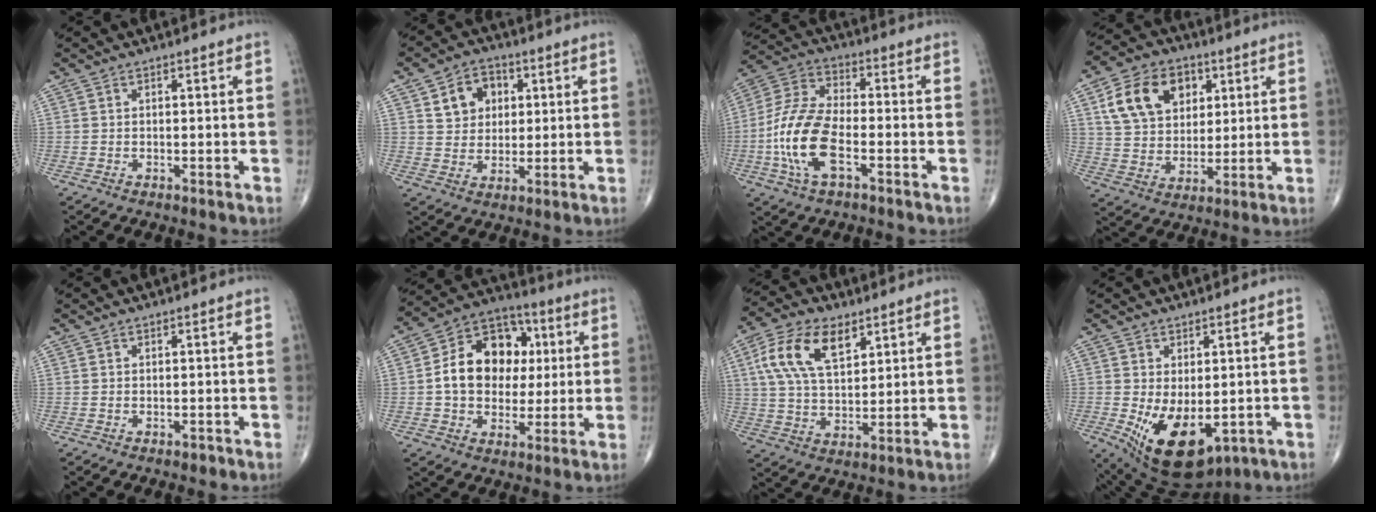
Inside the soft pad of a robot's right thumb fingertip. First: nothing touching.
{"total": 8.2, "force": [2.8, 6.5, 4.0], "torque": [-0.028, -0.007, 0.046]}
{"total": 14.1, "force": [-4.2, 6.5, 11.8], "torque": [-0.254, 0.025, -0.082]}
{"total": 14.7, "force": [5.4, 10.5, 8.7], "torque": [-0.124, -0.008, 0.098]}
{"total": 0.7, "force": [-0.5, 0.5, 0.3], "torque": [-0.002, 0.000, -0.007]}
{"total": 15.8, "force": [1.5, 12.1, 10.1], "torque": [-0.124, 0.020, 0.019]}
{"total": 13.3, "force": [5.7, 7.0, 9.8], "torque": [-0.178, -0.007, 0.108]}
{"total": 13.0, "force": [-3.4, 7.2, 10.3], "torque": [-0.163, -0.011, -0.026]}